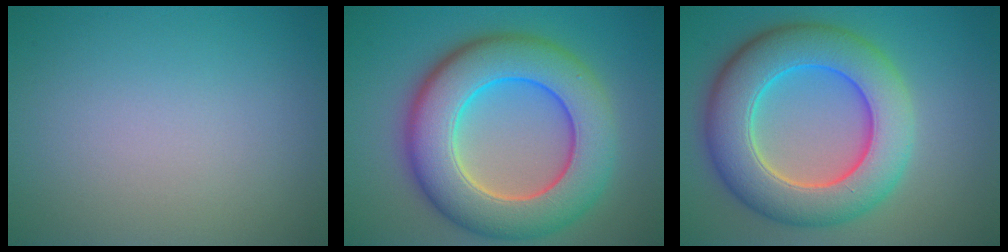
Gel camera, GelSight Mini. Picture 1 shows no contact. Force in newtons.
{"total": 11.3, "press": 11.3, "slide": 0.7}
{"total": 10.1, "press": 10.1, "slide": 0.8}